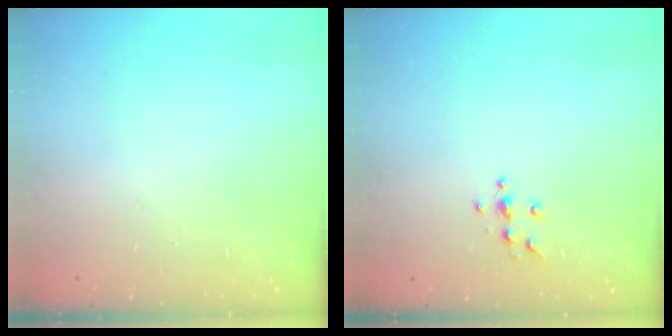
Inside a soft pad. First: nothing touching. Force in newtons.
{"total": 4.6, "press": 4.5, "slide": 0.5}